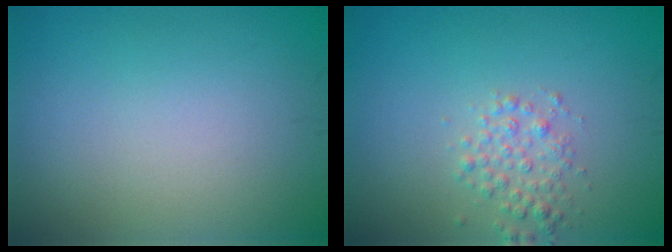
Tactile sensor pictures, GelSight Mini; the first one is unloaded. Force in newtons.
{"total": 2.1, "press": 2.1, "slide": 0.0}